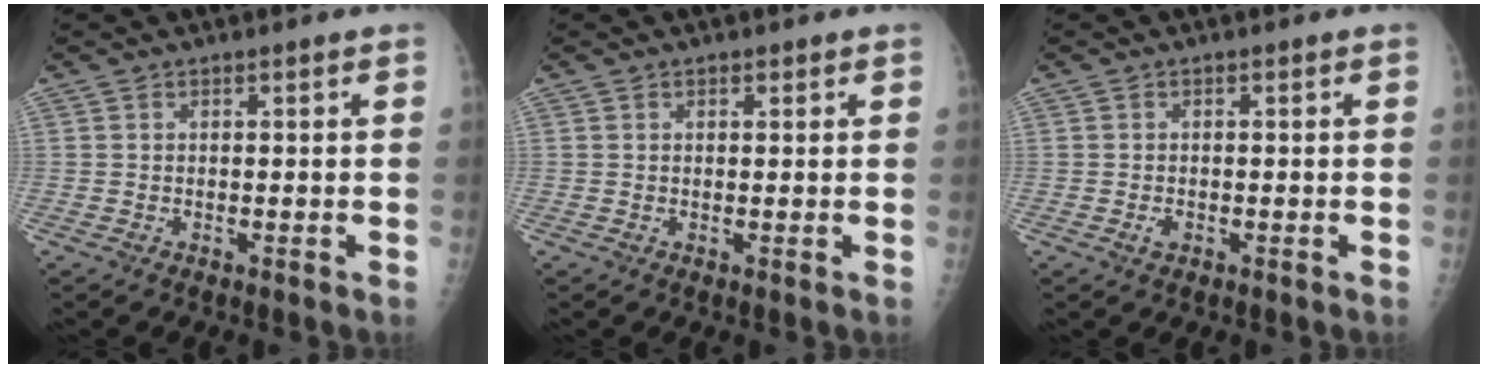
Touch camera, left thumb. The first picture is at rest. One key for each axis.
{"total": 0.8, "fx": 0.5, "fy": 0.6, "fz": 0.4, "tx": -0.001, "ty": -0.002, "tz": 0.005}
{"total": 1.3, "fx": -0.5, "fy": 0.9, "fz": 0.8, "tx": -0.012, "ty": 0.000, "tz": -0.008}